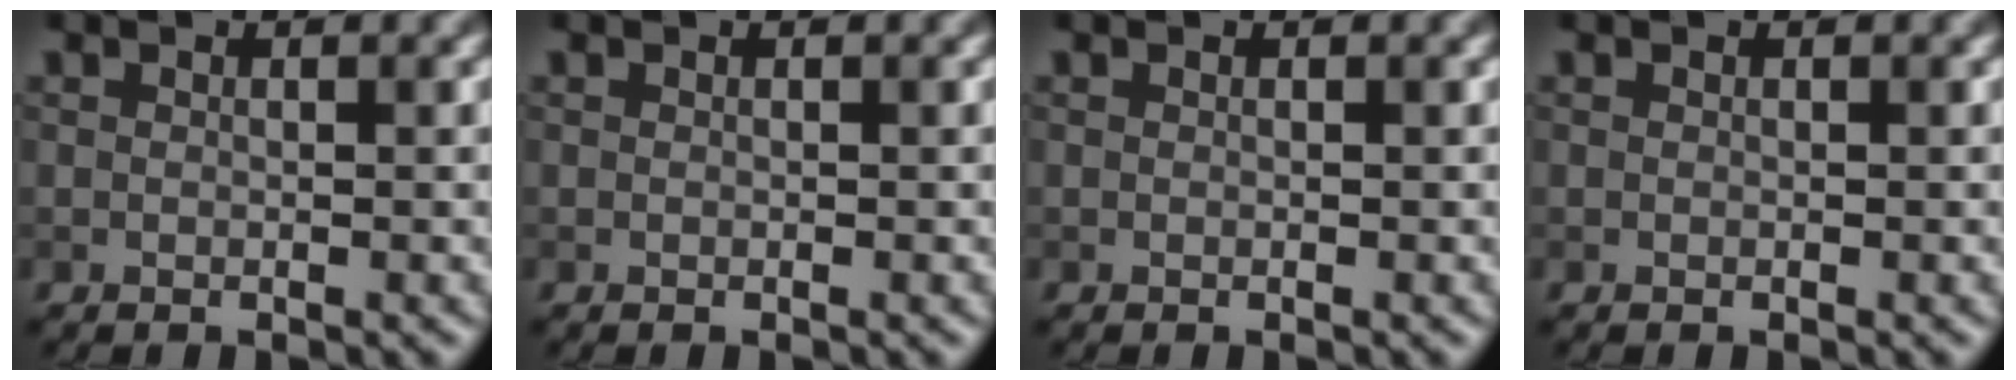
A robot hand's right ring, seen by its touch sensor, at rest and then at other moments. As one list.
[{"total": 0.0}, {"total": 0.0}, {"total": 0.0}]